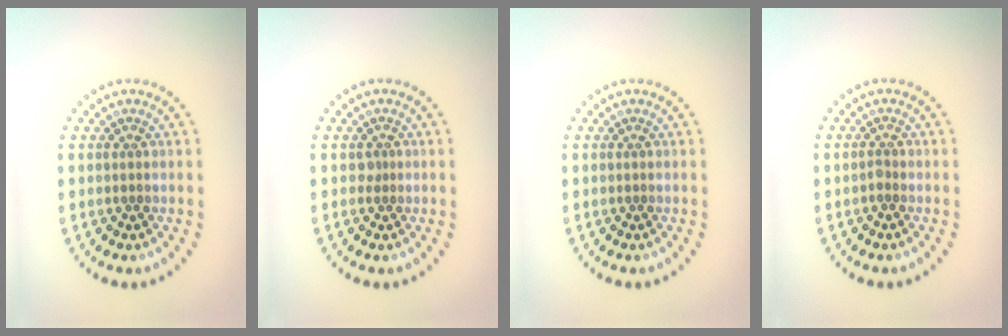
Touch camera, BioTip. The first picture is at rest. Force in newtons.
{"total": 0.8, "press": 0.5, "slide": 0.6}
{"total": 0.0}
{"total": 0.6, "press": 0.4, "slide": 0.3}